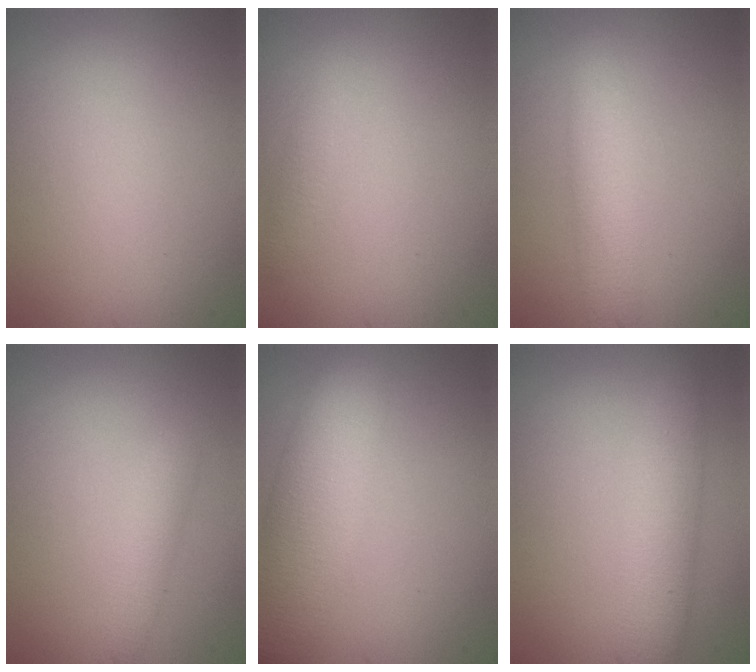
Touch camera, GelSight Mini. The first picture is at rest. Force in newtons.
{"total": 1.1, "press": 1.1, "slide": 0.1}
{"total": 3.7, "press": 3.7, "slide": 0.1}
{"total": 2.0, "press": 2.0, "slide": 0.1}
{"total": 8.2, "press": 8.2, "slide": 0.6}
{"total": 4.2, "press": 4.2, "slide": 0.1}